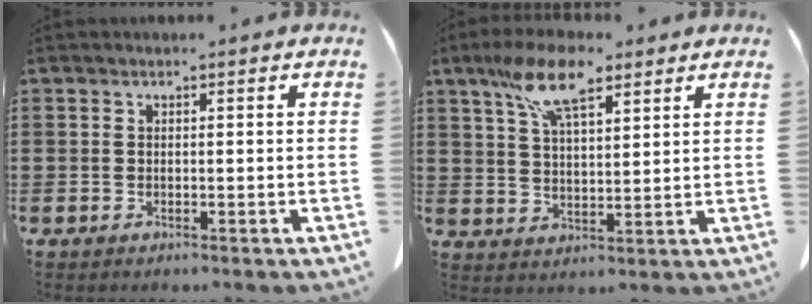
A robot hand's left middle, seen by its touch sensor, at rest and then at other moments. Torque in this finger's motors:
{"motor_torque": [1.75, 0.39, 0.64, 0.10]}